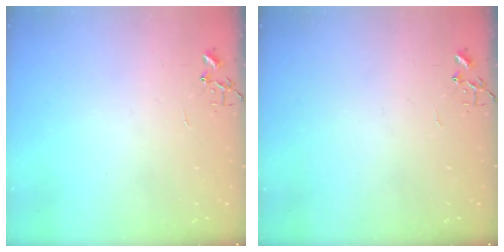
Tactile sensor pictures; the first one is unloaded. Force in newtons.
{"total": 0.0}